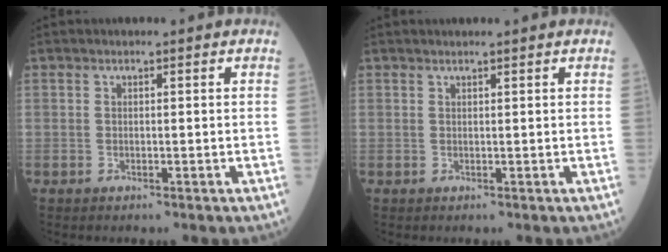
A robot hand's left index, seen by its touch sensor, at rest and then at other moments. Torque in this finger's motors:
{"motor_torque": [0.46, -0.85, -0.09, 0.02]}